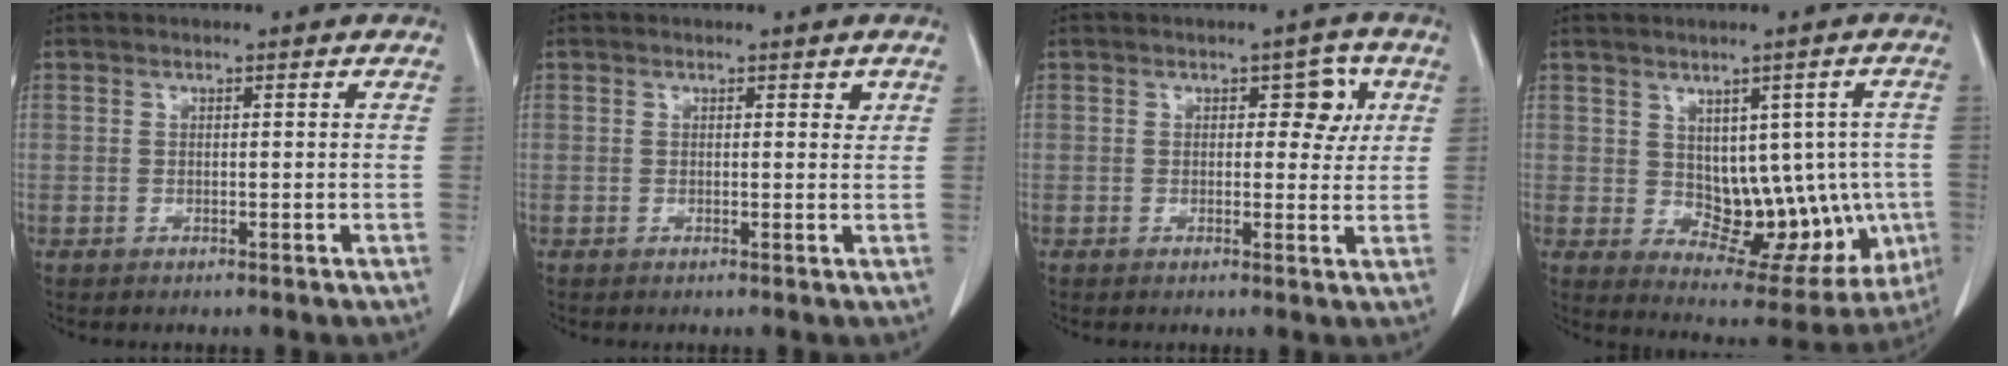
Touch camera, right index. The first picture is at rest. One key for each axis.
{"total": 0.9, "fx": 0.6, "fy": 0.5, "fz": 0.5, "tx": -0.002, "ty": -0.002, "tz": 0.003}
{"total": 4.0, "fx": 1.2, "fy": 2.3, "fz": 3.1, "tx": -0.030, "ty": 0.011, "tz": 0.015}
{"total": 12.9, "fx": -0.6, "fy": 7.3, "fz": 10.6, "tx": -0.112, "ty": 0.013, "tz": 0.020}